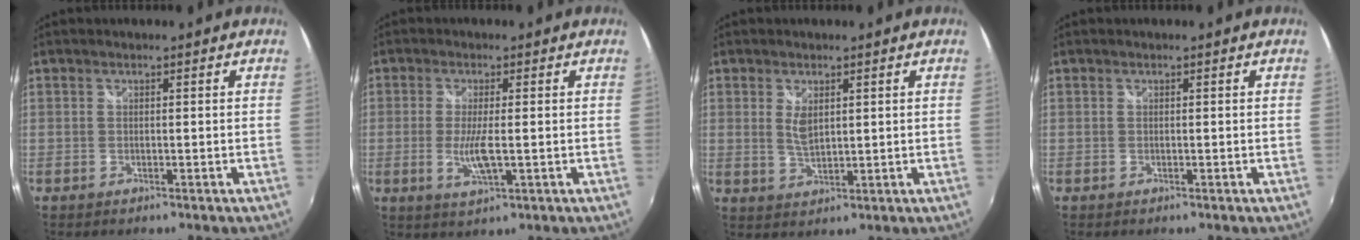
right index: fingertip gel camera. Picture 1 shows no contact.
{"total": 5.2, "force": [-0.9, 0.8, 5.1], "torque": [-0.105, -0.011, -0.018]}
{"total": 3.6, "force": [1.1, 1.7, 3.0], "torque": [-0.051, -0.005, 0.020]}
{"total": 0.0}